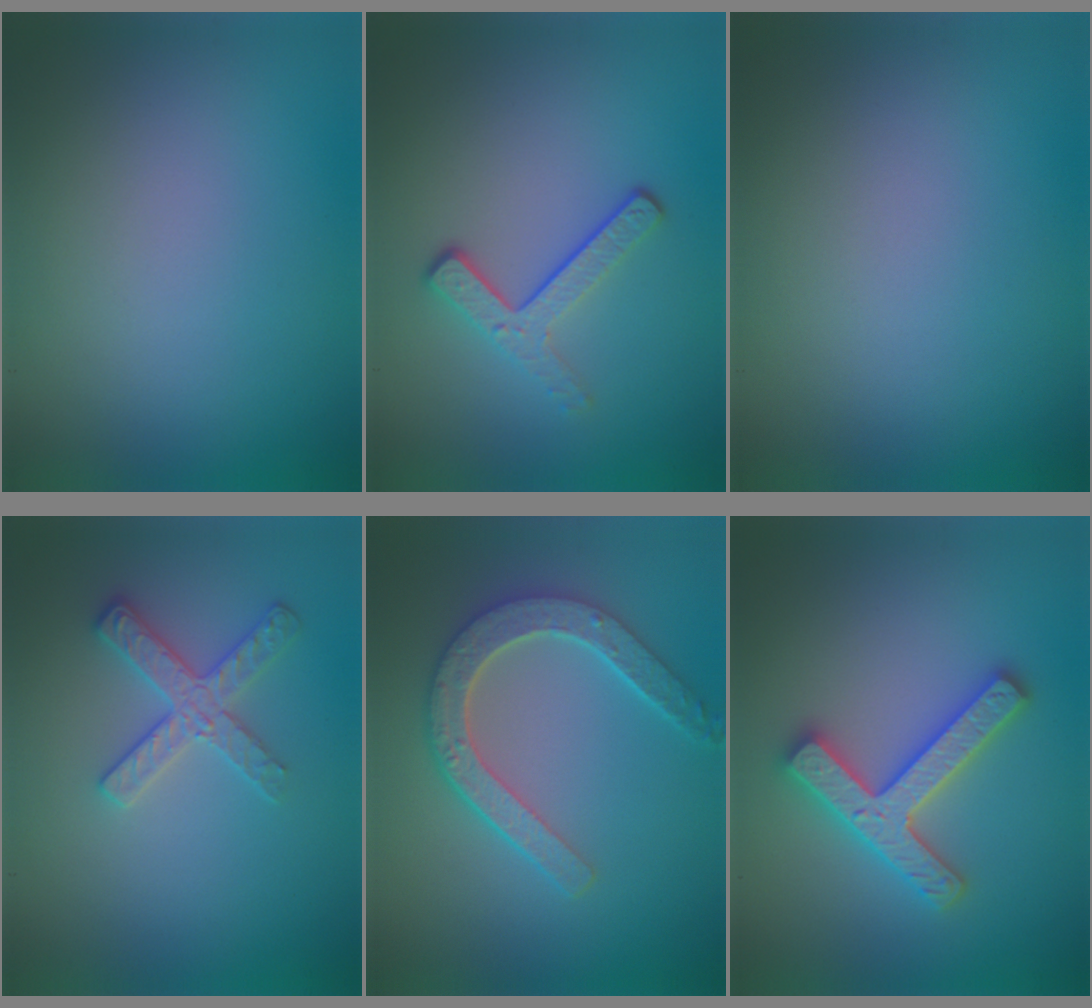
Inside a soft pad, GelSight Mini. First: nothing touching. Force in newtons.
{"total": 3.2, "press": 2.3, "slide": 2.2}
{"total": 0.0}
{"total": 2.7, "press": 2.6, "slide": 0.5}
{"total": 5.1, "press": 4.0, "slide": 3.2}
{"total": 4.7, "press": 4.6, "slide": 0.8}